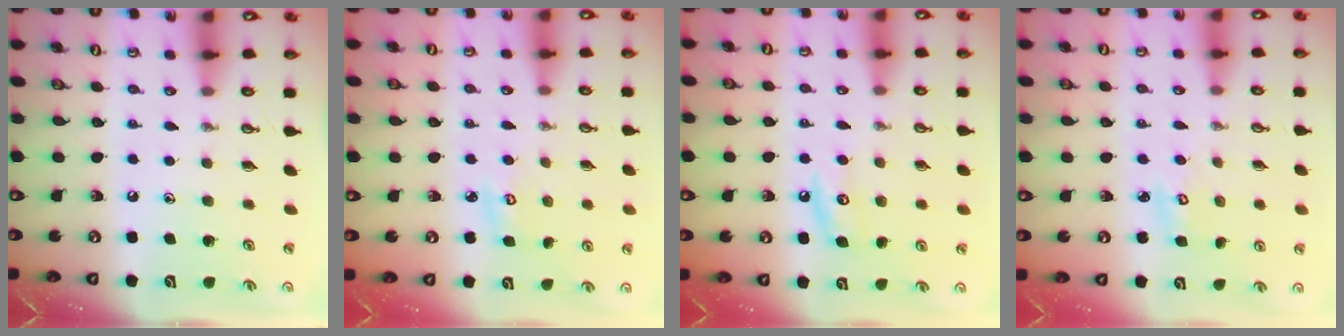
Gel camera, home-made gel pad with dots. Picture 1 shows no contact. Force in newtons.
{"total": 4.3, "press": 4.3, "slide": 0.4}
{"total": 6.5, "press": 6.5, "slide": 0.3}
{"total": 2.9, "press": 2.9, "slide": 0.1}